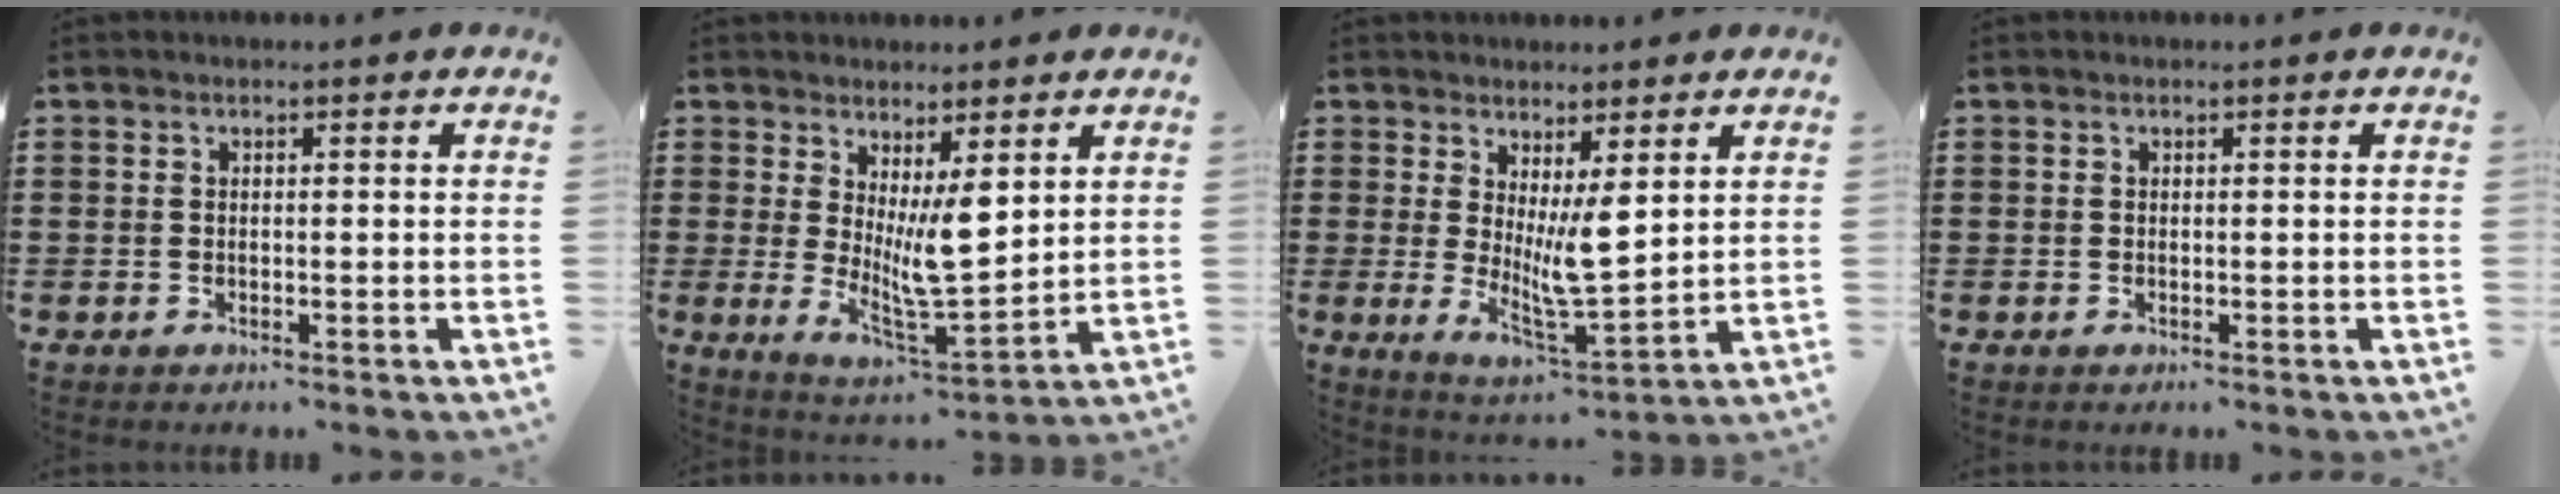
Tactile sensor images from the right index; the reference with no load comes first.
{"total": 8.0, "force": [2.9, 2.2, 7.1], "torque": [-0.127, -0.038, 0.050]}
{"total": 7.2, "force": [2.4, 1.5, 6.6], "torque": [-0.120, -0.029, 0.042]}
{"total": 0.0}